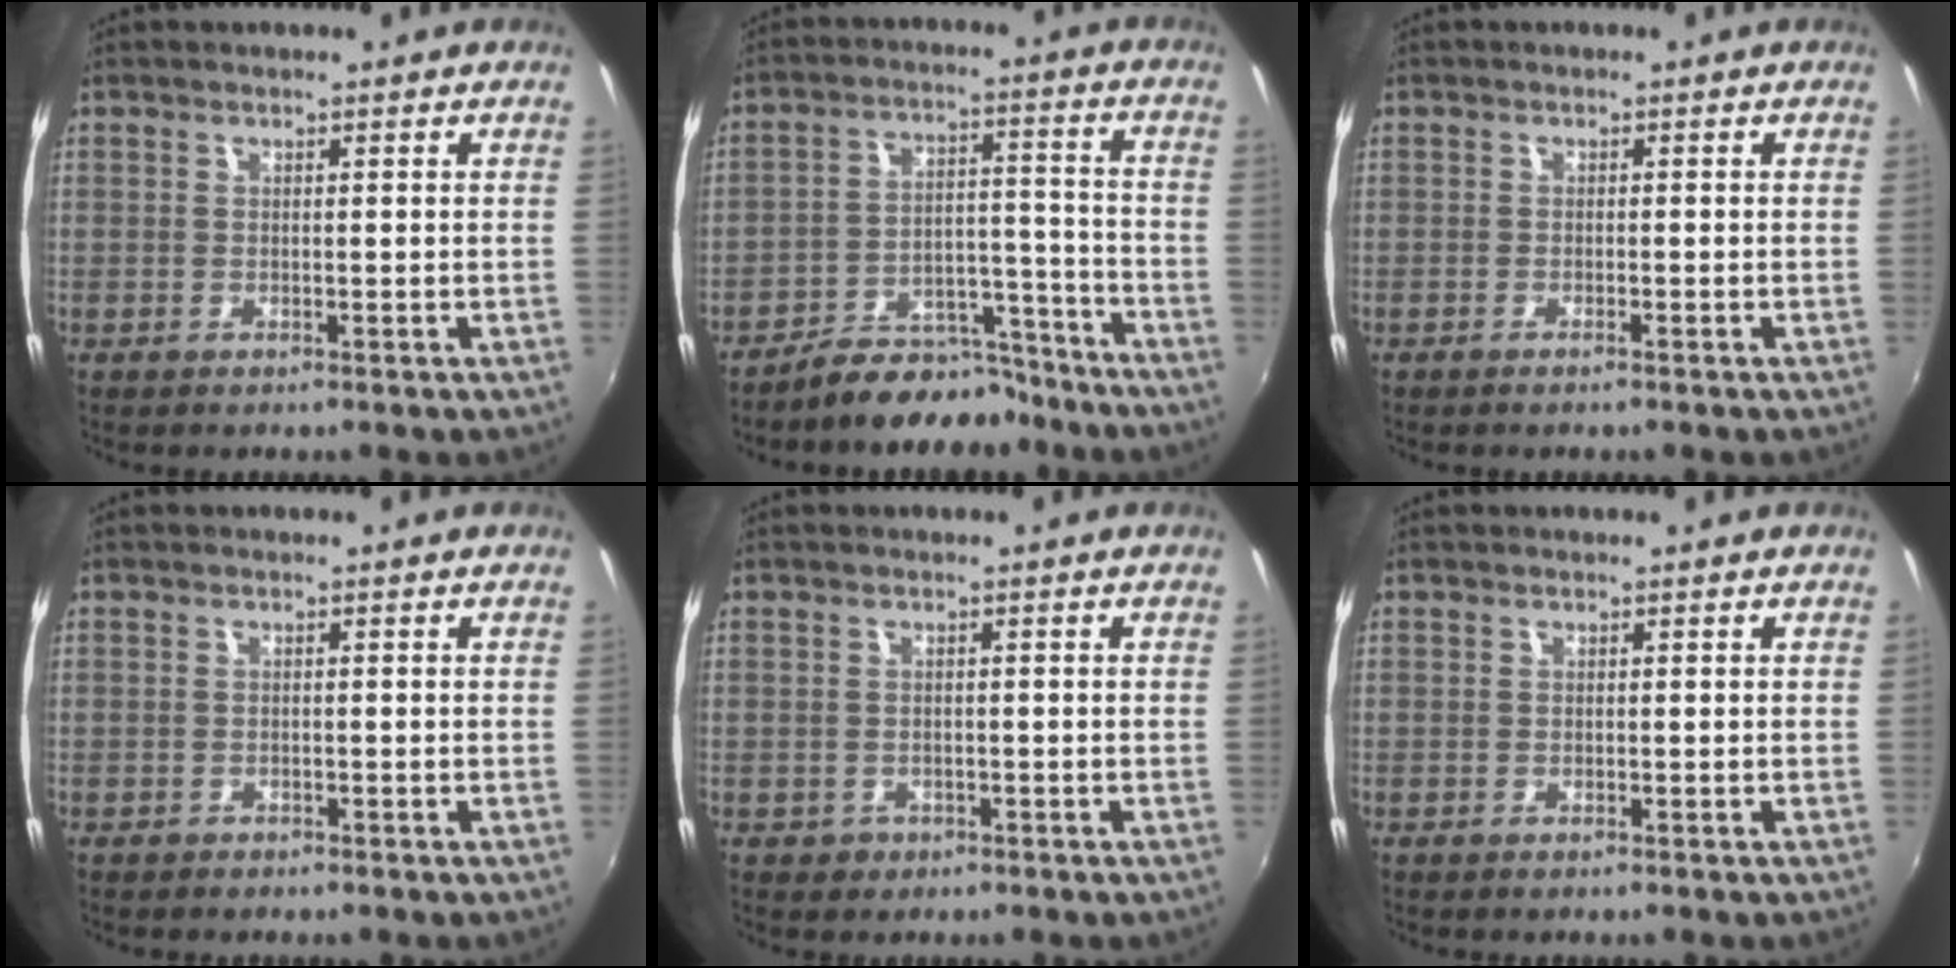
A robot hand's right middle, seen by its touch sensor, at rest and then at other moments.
{"total": 11.9, "force": [-10.5, 4.3, 3.5], "torque": [-0.062, 0.032, -0.146]}
{"total": 1.1, "force": [-0.9, 0.0, 0.6], "torque": [-0.014, -0.001, -0.018]}
{"total": 0.9, "force": [-0.8, 0.5, 0.0], "torque": [-0.005, -0.001, -0.013]}
{"total": 2.0, "force": [-0.8, 1.8, 0.5], "torque": [-0.013, -0.004, -0.009]}
{"total": 0.0}